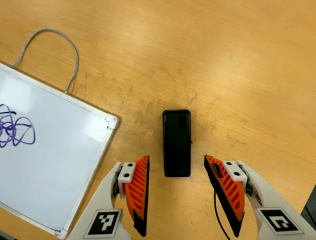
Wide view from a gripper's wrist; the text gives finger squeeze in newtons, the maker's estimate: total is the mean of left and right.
{"total": 0.0}